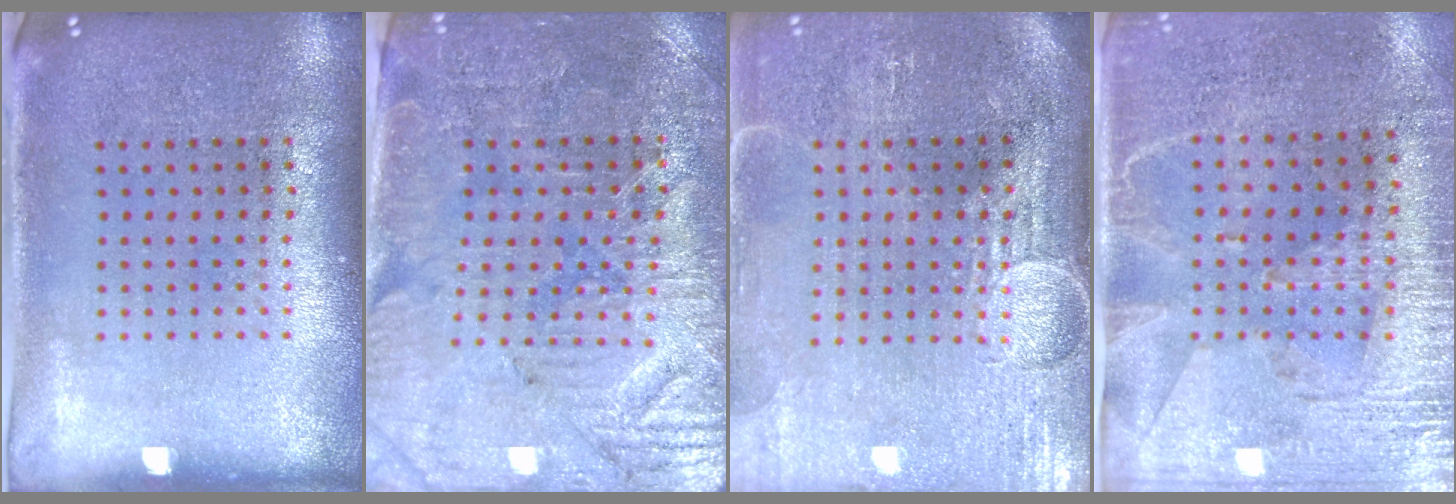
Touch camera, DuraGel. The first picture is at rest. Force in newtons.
{"total": 3.7, "press": 3.4, "slide": 1.5}
{"total": 3.8, "press": 3.6, "slide": 1.4}
{"total": 2.9, "press": 2.6, "slide": 1.4}